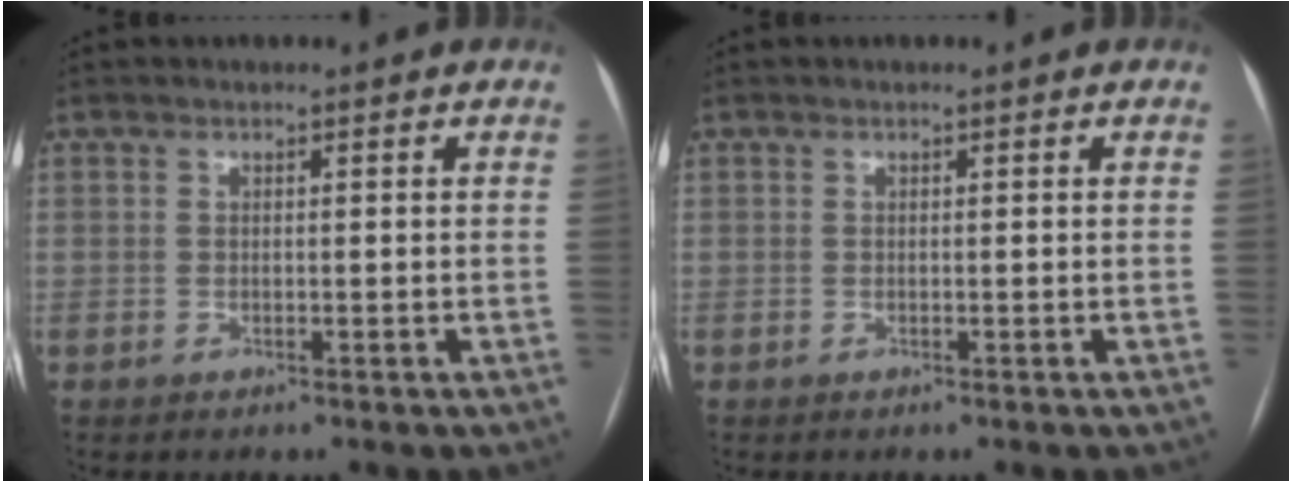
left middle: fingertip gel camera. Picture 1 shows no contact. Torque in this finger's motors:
{"motor_torque": [0.02, 0.02, 0.01, 0.00]}